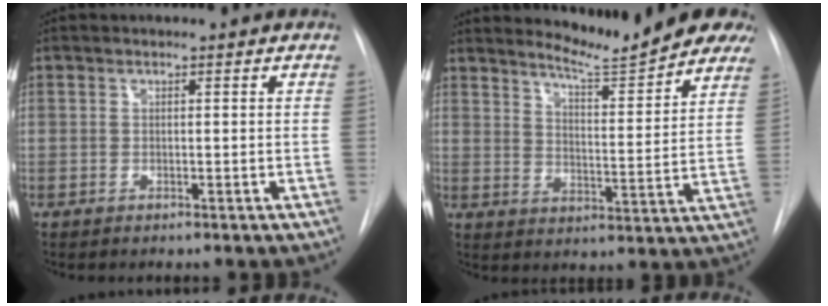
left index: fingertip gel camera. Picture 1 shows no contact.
{"total": 13.3, "force": [12.1, 1.0, 5.5], "torque": [-0.074, -0.037, 0.155]}